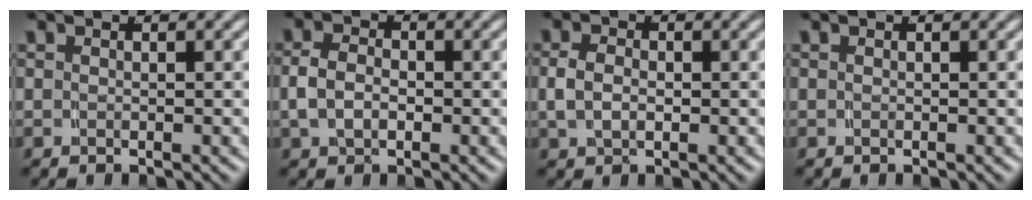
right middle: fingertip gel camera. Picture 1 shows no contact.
{"total": 3.1, "force": [-0.5, 2.2, 2.1], "torque": [-0.051, -0.002, -0.010]}
{"total": 2.6, "force": [-0.2, 1.8, 1.9], "torque": [-0.045, -0.002, -0.003]}
{"total": 0.0}